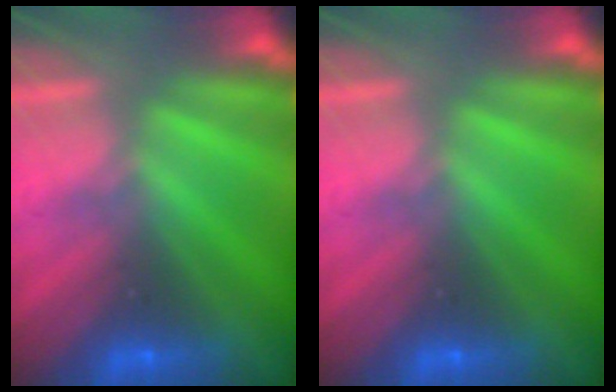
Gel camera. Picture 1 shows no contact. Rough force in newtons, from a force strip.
{"total": 0.0}